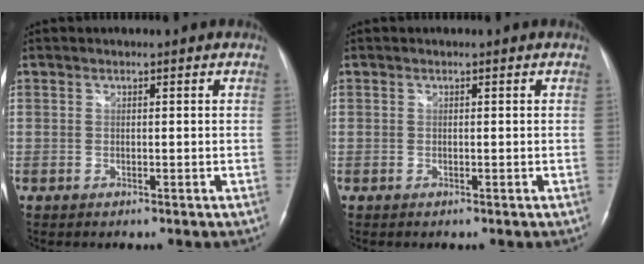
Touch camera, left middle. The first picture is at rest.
{"total": 0.0}